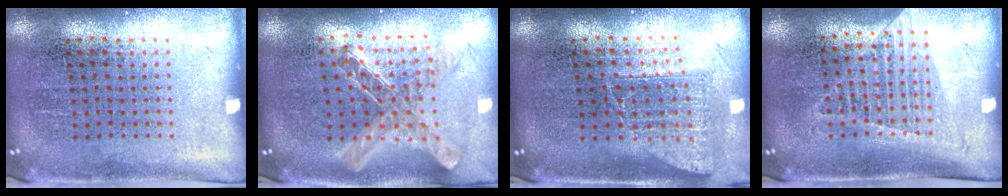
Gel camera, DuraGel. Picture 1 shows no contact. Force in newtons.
{"total": 1.1, "press": 1.0, "slide": 0.2}
{"total": 1.7, "press": 1.3, "slide": 1.0}
{"total": 1.3, "press": 1.2, "slide": 0.6}